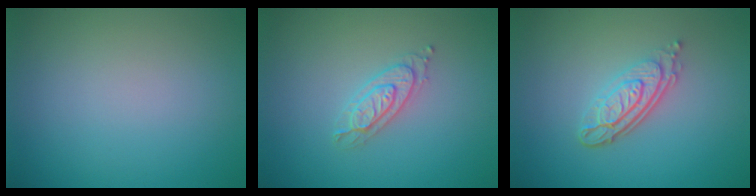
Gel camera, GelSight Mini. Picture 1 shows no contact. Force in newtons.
{"total": 2.1, "press": 2.1, "slide": 0.2}
{"total": 4.2, "press": 3.0, "slide": 2.8}